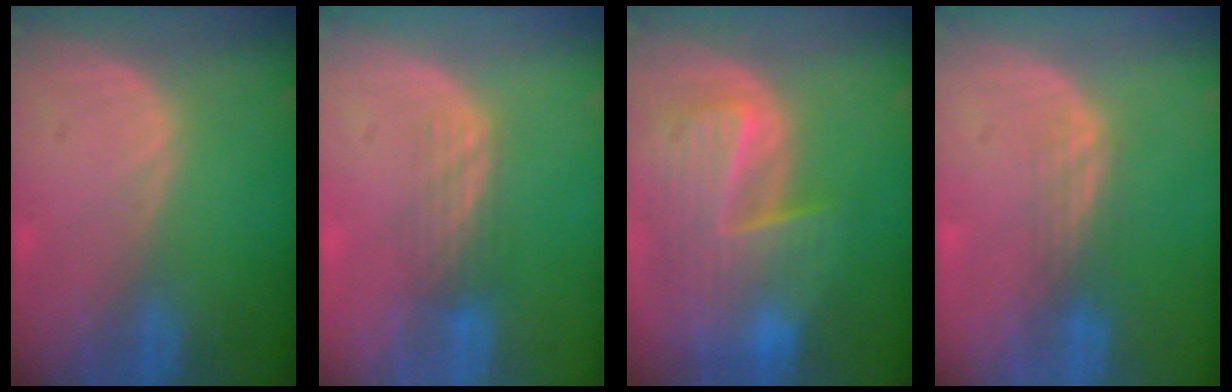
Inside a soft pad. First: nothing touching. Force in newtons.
{"total": 3.3, "press": 3.0, "slide": 1.5}
{"total": 10.3, "press": 8.9, "slide": 5.1}
{"total": 3.0, "press": 2.5, "slide": 1.6}